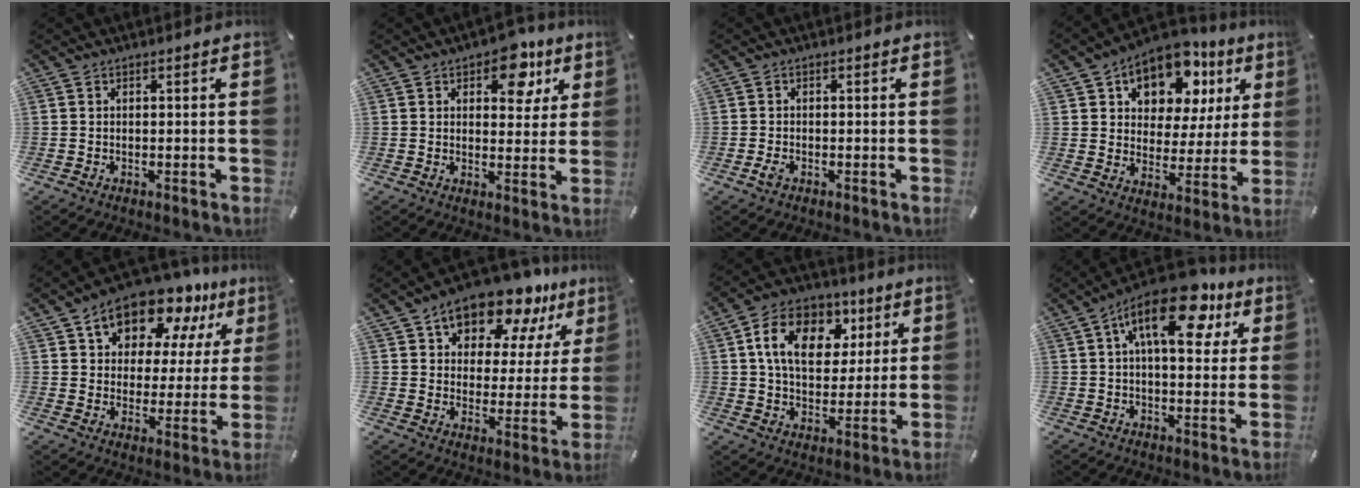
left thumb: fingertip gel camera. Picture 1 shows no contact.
{"total": 10.1, "force": [5.4, 6.0, 6.0], "torque": [-0.055, -0.028, 0.086]}
{"total": 1.7, "force": [-0.8, 0.9, 1.2], "torque": [-0.029, -0.003, -0.014]}
{"total": 13.4, "force": [8.1, 8.7, 6.2], "torque": [-0.093, -0.057, 0.140]}
{"total": 13.6, "force": [10.2, 7.7, 4.6], "torque": [-0.077, -0.083, 0.181]}
{"total": 14.4, "force": [11.6, 6.9, 5.0], "torque": [-0.084, -0.089, 0.205]}
{"total": 14.4, "force": [5.3, 10.5, 8.4], "torque": [-0.134, -0.004, 0.097]}
{"total": 16.8, "force": [7.6, 7.8, 12.9], "torque": [-0.191, -0.025, 0.125]}